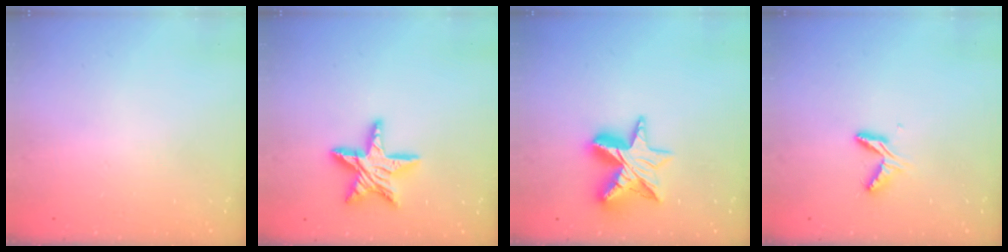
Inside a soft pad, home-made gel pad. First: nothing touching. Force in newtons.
{"total": 15.0, "press": 14.9, "slide": 1.3}
{"total": 11.6, "press": 11.5, "slide": 1.2}
{"total": 5.7, "press": 5.7, "slide": 0.5}